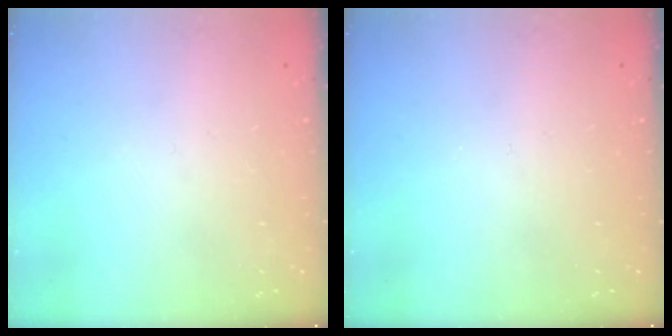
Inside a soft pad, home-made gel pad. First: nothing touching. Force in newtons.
{"total": 0.0}